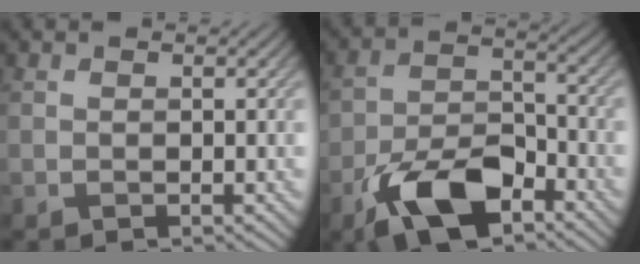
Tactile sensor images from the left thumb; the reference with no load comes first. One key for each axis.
{"total": 10.7, "fx": -6.3, "fy": 5.2, "fz": 6.9, "tx": -0.131, "ty": -0.002, "tz": -0.125}